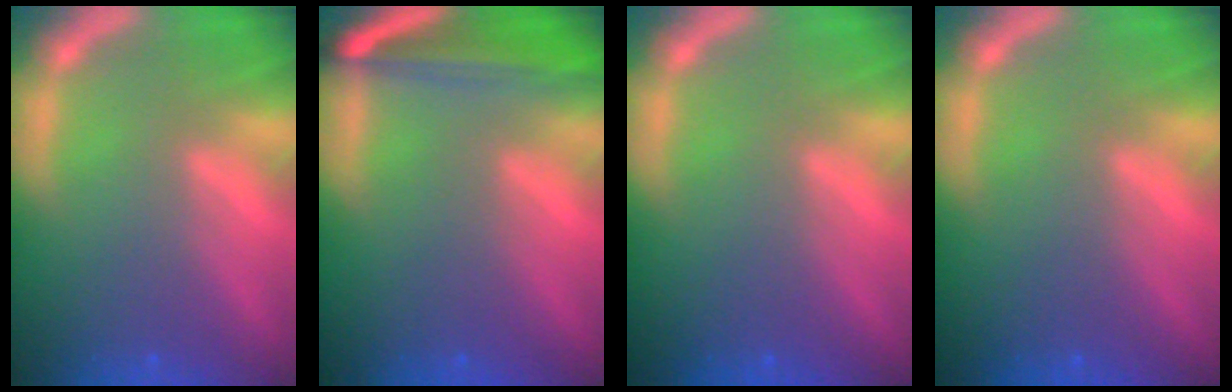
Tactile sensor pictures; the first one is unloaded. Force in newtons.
{"total": 6.5}
{"total": 0.0}
{"total": 0.0}